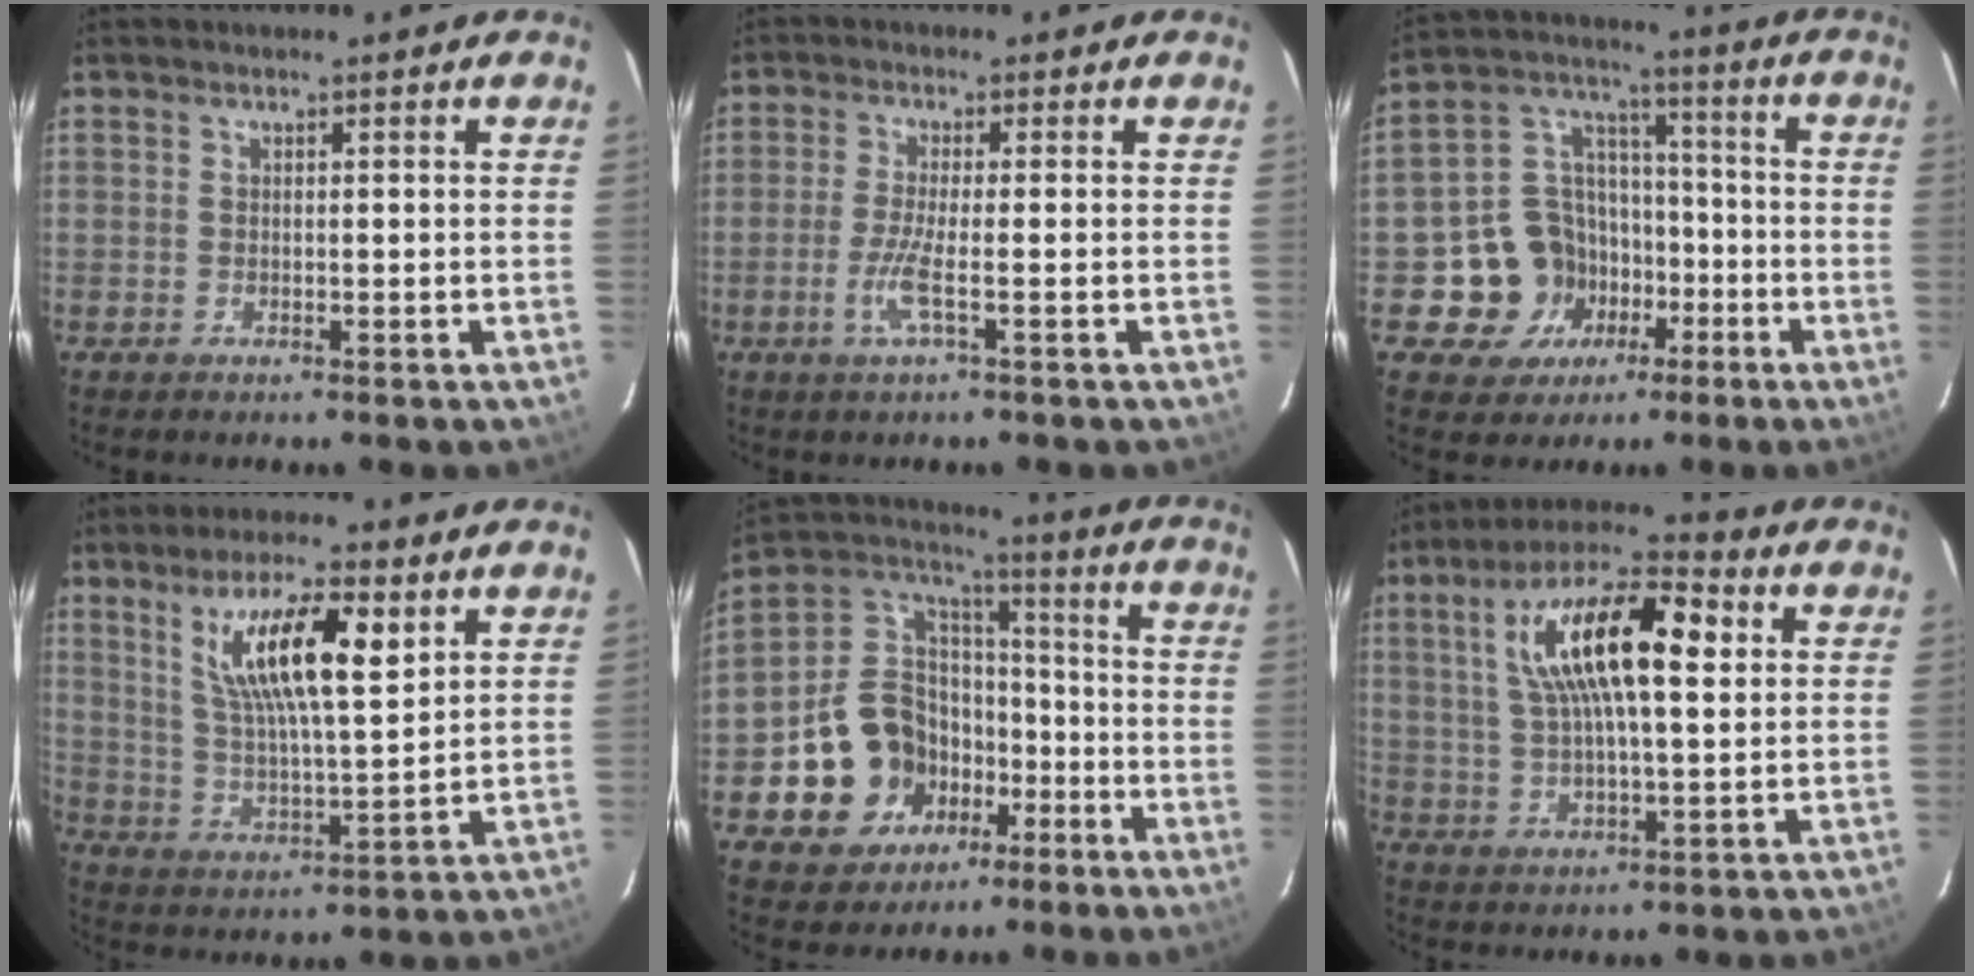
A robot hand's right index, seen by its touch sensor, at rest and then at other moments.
{"total": 4.3, "force": [-1.7, -0.4, 4.0], "torque": [-0.092, -0.006, -0.037]}
{"total": 13.2, "force": [-5.6, 11.4, 3.8], "torque": [-0.093, 0.049, -0.071]}
{"total": 13.7, "force": [6.4, 2.9, 11.8], "torque": [-0.211, 0.002, 0.121]}
{"total": 13.7, "force": [-6.4, 11.2, 4.7], "torque": [-0.119, 0.040, -0.094]}
{"total": 16.6, "force": [4.7, 5.2, 15.0], "torque": [-0.276, 0.029, 0.077]}